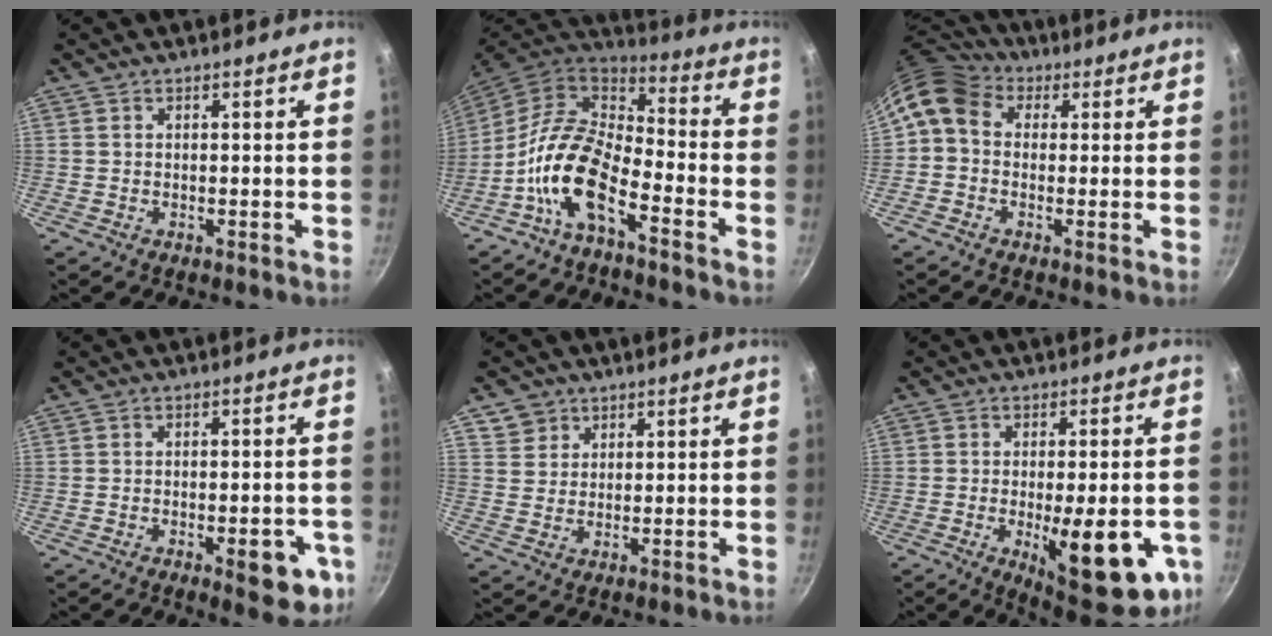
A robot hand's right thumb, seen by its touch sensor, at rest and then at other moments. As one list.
[{"total": 13.9, "force": [-6.3, 6.5, 10.6], "torque": [-0.194, 0.061, -0.137]}, {"total": 8.9, "force": [1.6, 7.0, 5.2], "torque": [-0.090, 0.023, 0.008]}, {"total": 9.2, "force": [-3.5, 3.8, 7.7], "torque": [-0.068, 0.016, -0.040]}, {"total": 4.1, "force": [2.2, 3.4, 0.3], "torque": [0.022, 0.006, 0.040]}, {"total": 19.5, "force": [-5.9, 6.7, 17.3], "torque": [-0.195, -0.003, -0.068]}]